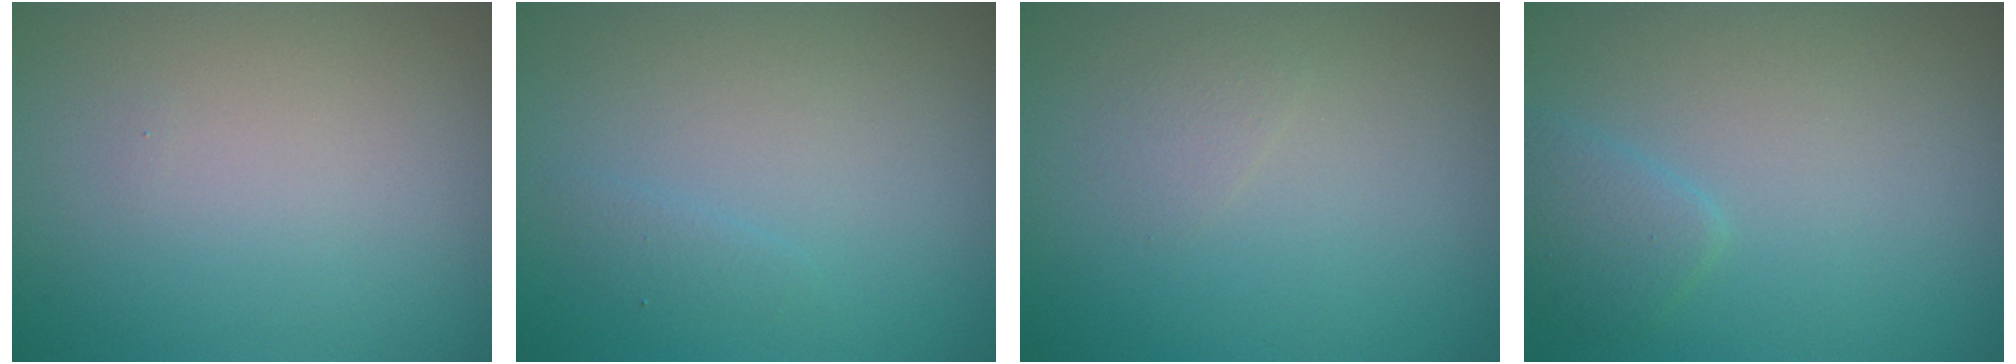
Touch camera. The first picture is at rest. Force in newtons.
{"total": 0.7, "press": 0.7, "slide": 0.1}
{"total": 0.8, "press": 0.8, "slide": 0.0}
{"total": 1.7, "press": 1.7, "slide": 0.1}